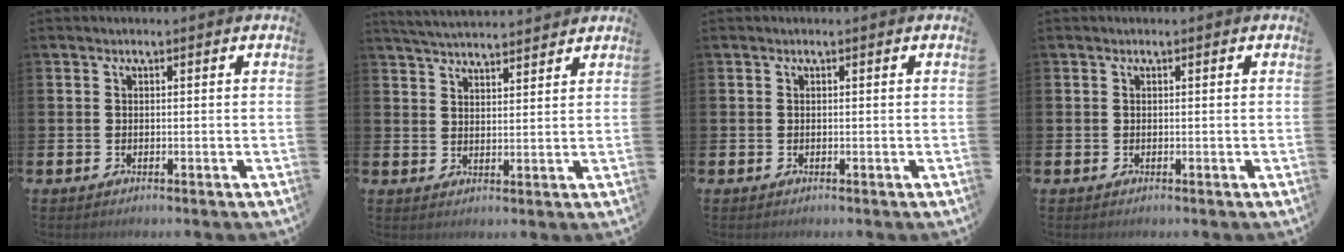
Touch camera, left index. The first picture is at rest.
{"total": 4.2, "force": [4.2, 0.1, 0.2], "torque": [-0.024, -0.019, 0.078]}
{"total": 0.0}
{"total": 0.0}